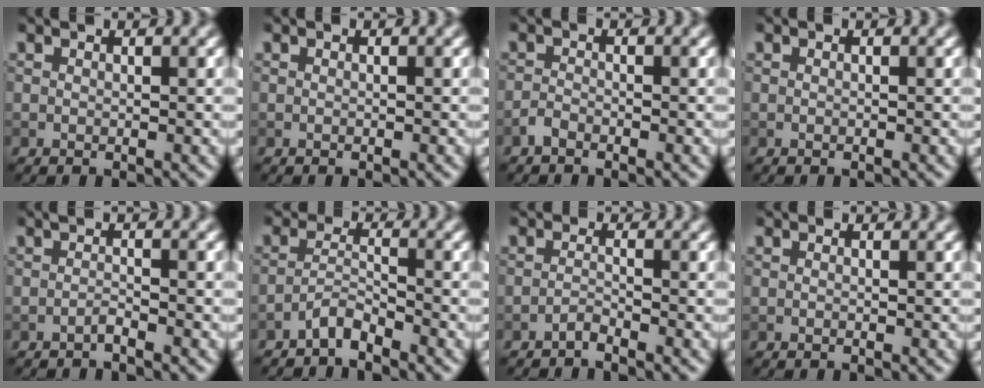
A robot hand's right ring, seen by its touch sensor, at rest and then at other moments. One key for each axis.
{"total": 0.0}
{"total": 1.0, "fx": -0.9, "fy": 0.3, "fz": 0.4, "tx": -0.007, "ty": 0.003, "tz": -0.021}
{"total": 0.0}
{"total": 0.8, "fx": -0.6, "fy": 0.1, "fz": 0.5, "tx": -0.010, "ty": 0.004, "tz": -0.015}
{"total": 1.9, "fx": -1.7, "fy": 0.5, "fz": 0.7, "tx": -0.013, "ty": 0.009, "tz": -0.036}
{"total": 0.9, "fx": -0.8, "fy": 0.1, "fz": 0.3, "tx": -0.005, "ty": 0.002, "tz": -0.019}
{"total": 0.0}